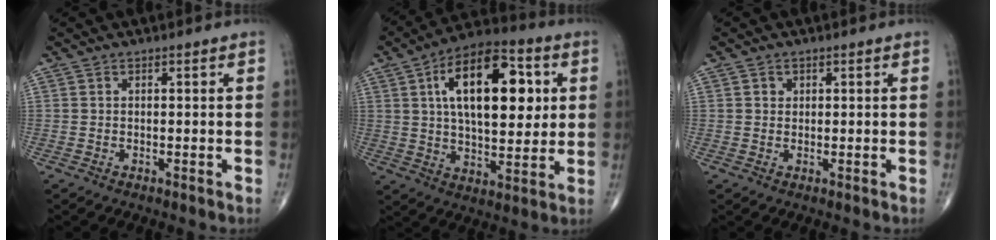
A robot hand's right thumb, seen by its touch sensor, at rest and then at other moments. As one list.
[{"total": 21.2, "force": [5.4, 10.5, 17.6], "torque": [-0.251, -0.001, 0.080]}, {"total": 1.3, "force": [0.5, 1.1, 0.4], "torque": [0.002, -0.001, 0.007]}]